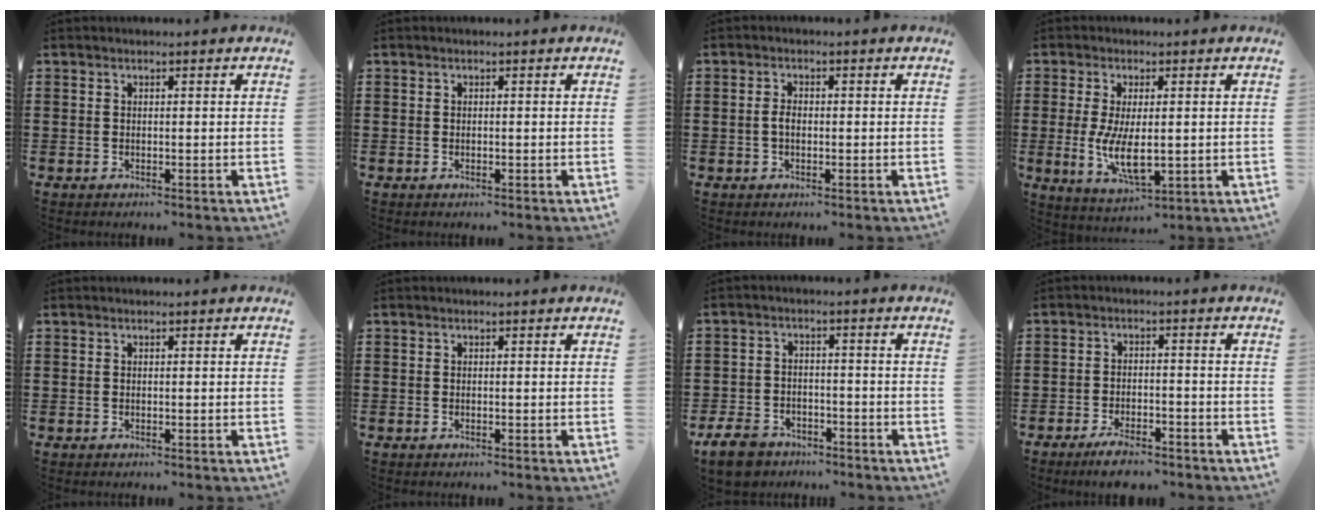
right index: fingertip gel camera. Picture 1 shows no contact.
{"total": 0.0}
{"total": 1.9, "force": [-0.2, 1.0, 1.6], "torque": [-0.039, 0.001, -0.007]}
{"total": 7.8, "force": [-0.4, 3.1, 7.1], "torque": [-0.145, -0.011, -0.010]}
{"total": 0.0}
{"total": 0.0}
{"total": 5.1, "force": [-4.4, 1.9, 1.7], "torque": [-0.050, 0.007, -0.092]}
{"total": 3.7, "force": [-3.3, 0.7, 1.5], "torque": [-0.027, 0.007, -0.063]}